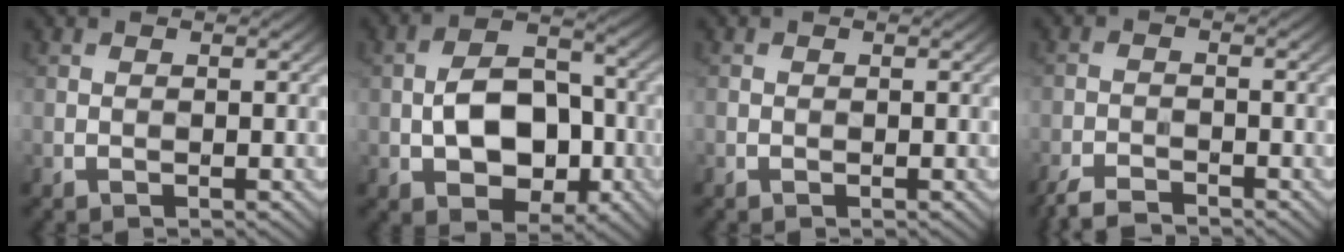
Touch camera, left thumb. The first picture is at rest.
{"total": 9.5, "force": [-1.8, 6.1, 7.0], "torque": [-0.121, 0.006, -0.035]}
{"total": 0.5, "force": [-0.2, 0.5, 0.0], "torque": [0.000, -0.005, -0.006]}
{"total": 4.0, "force": [-3.5, 0.9, 1.7], "torque": [-0.036, -0.007, -0.073]}